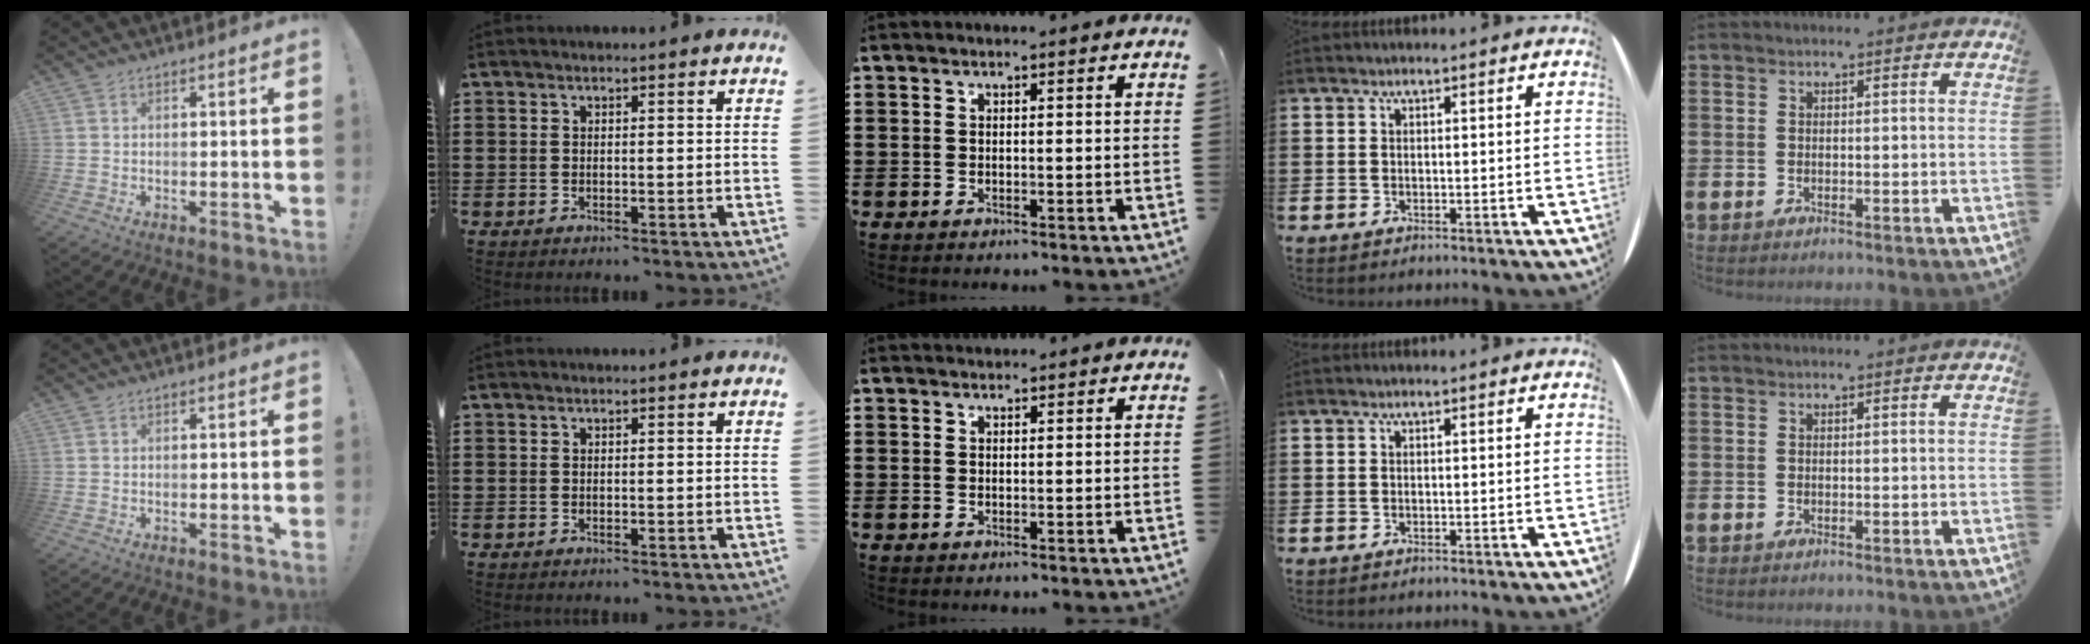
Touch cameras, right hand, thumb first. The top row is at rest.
{"middle": {"total": 0.7, "force": [0.7, 0.2, -0.1], "torque": [0.008, -0.003, 0.012]}}